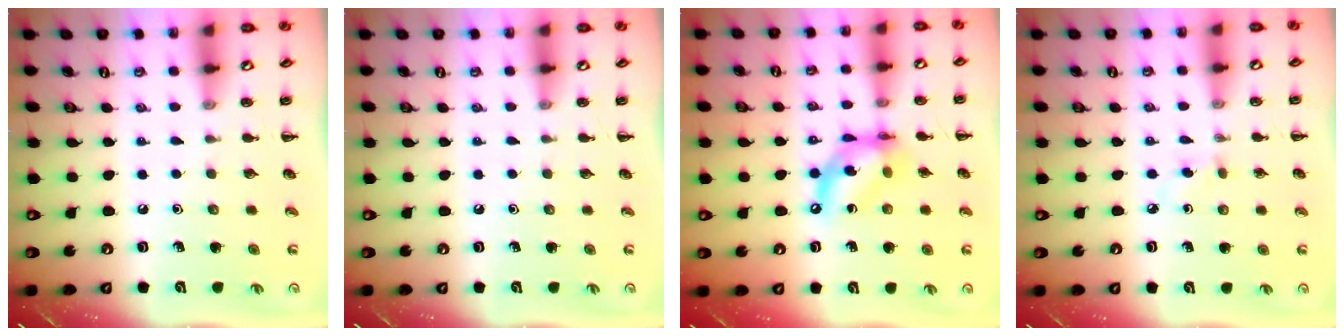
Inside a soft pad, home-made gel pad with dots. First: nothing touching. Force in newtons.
{"total": 0.0}
{"total": 12.5, "press": 12.0, "slide": 3.3}
{"total": 3.1, "press": 2.8, "slide": 1.2}